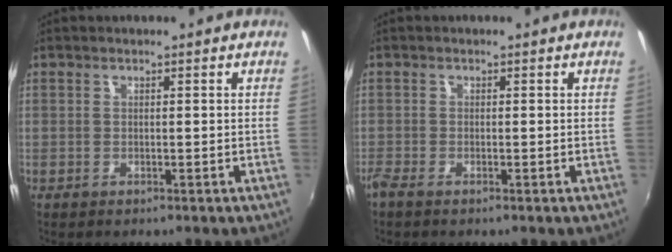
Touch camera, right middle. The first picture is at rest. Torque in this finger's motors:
{"motor_torque": [1.04, -0.92, 0.33, 0.17]}